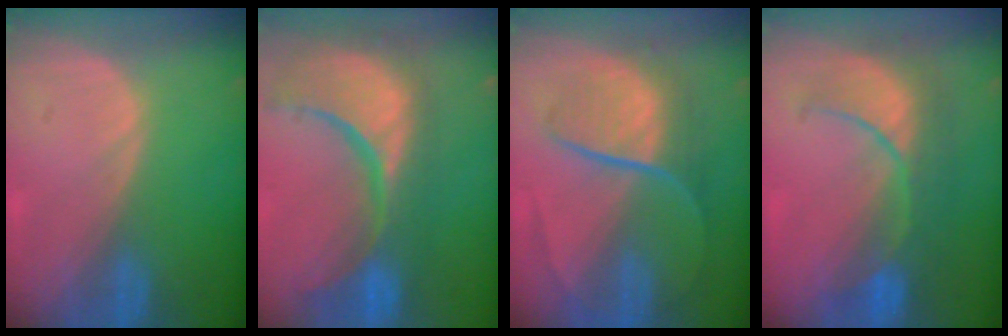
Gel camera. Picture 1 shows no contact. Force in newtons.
{"total": 15.3, "press": 12.1, "slide": 9.4}
{"total": 9.2, "press": 7.6, "slide": 5.2}
{"total": 8.4, "press": 8.3, "slide": 0.7}